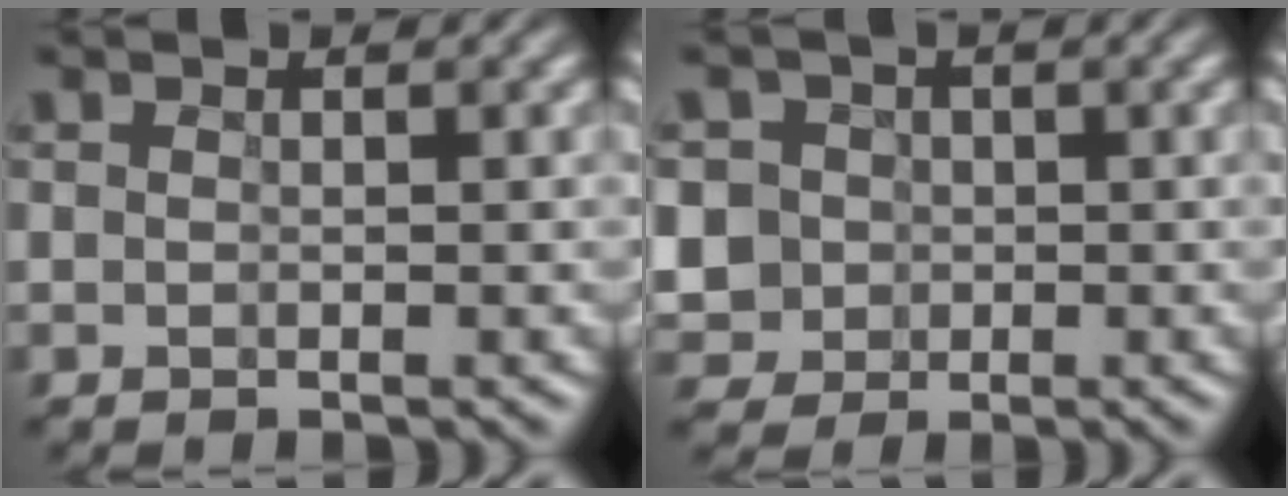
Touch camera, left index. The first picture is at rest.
{"total": 7.9, "force": [-0.9, 7.5, 2.3], "torque": [-0.081, 0.009, -0.027]}